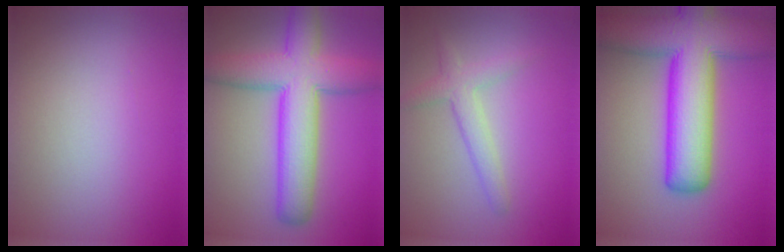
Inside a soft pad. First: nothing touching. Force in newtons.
{"total": 9.0, "press": 8.9, "slide": 0.3}
{"total": 2.5, "press": 2.5, "slide": 0.1}
{"total": 12.7, "press": 12.6, "slide": 0.5}